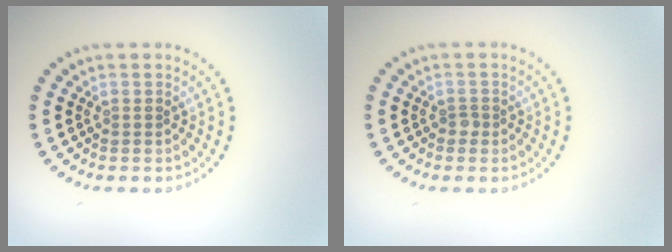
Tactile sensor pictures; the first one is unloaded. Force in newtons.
{"total": 0.6, "press": 0.5, "slide": 0.4}